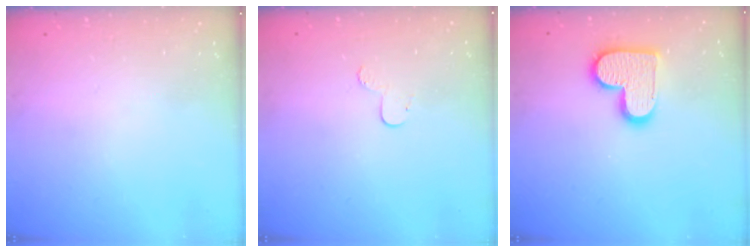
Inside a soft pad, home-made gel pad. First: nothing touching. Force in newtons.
{"total": 4.8, "press": 4.8, "slide": 0.5}
{"total": 13.5, "press": 13.5, "slide": 0.8}